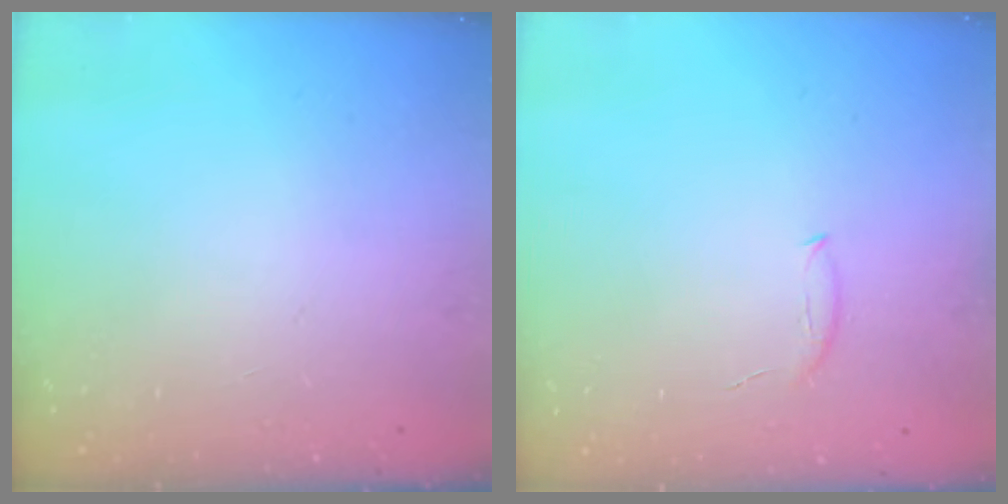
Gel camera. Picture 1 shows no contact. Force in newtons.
{"total": 5.8, "press": 5.7, "slide": 1.4}